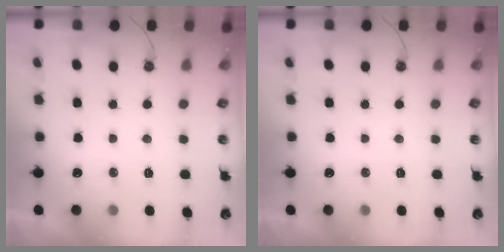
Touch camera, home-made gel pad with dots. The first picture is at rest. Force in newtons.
{"total": 0.0}